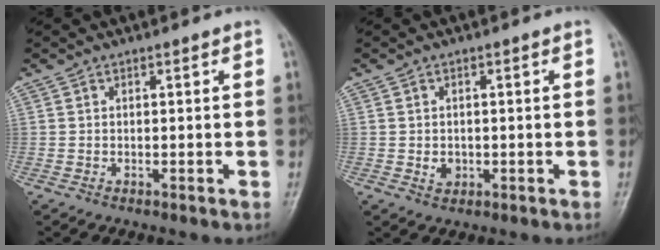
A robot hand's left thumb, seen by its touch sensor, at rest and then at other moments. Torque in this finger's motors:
{"motor_torque": [-0.03, 0.02, 0.08, -0.05, -0.01]}